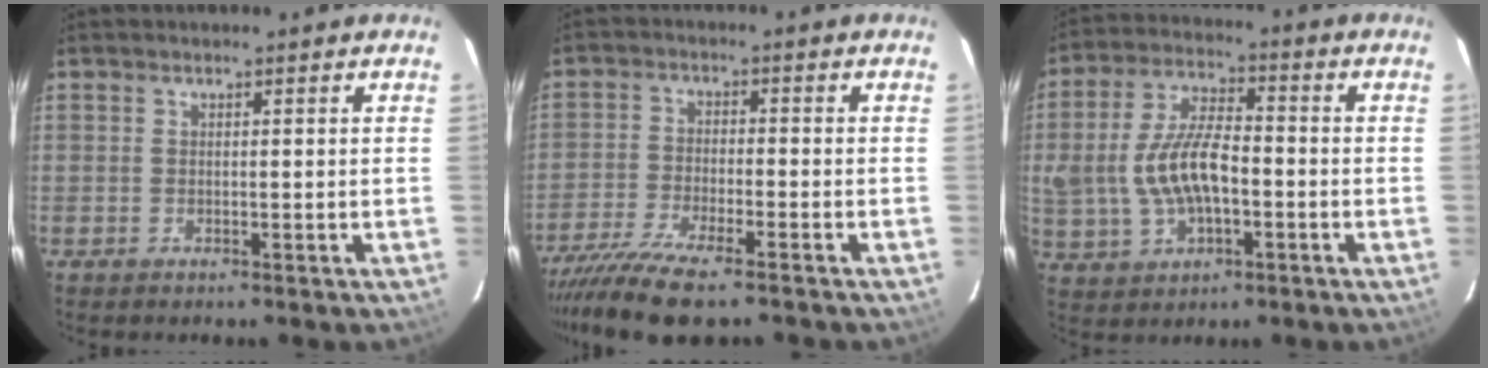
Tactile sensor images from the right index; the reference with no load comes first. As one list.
[{"total": 10.9, "force": [-8.7, 1.9, 6.4], "torque": [-0.151, -0.035, -0.164]}, {"total": 12.6, "force": [-1.9, 6.3, 10.8], "torque": [-0.221, 0.005, -0.026]}]